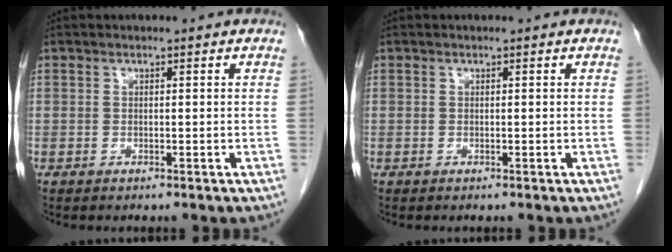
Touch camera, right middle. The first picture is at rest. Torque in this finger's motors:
{"motor_torque": [0.00, 0.00, 0.00, 0.00]}